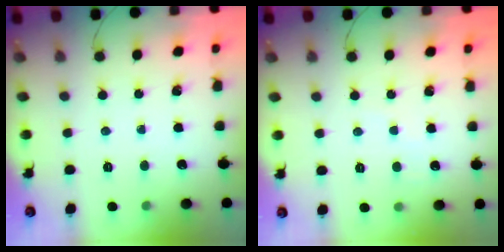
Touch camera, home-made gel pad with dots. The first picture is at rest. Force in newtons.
{"total": 3.5, "press": 3.3, "slide": 1.1}